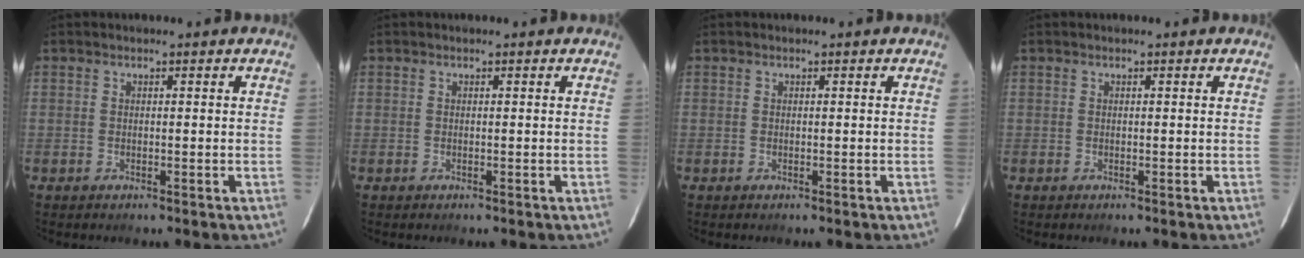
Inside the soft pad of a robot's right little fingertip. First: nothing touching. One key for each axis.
{"total": 0.0}
{"total": 0.0}
{"total": 0.0}